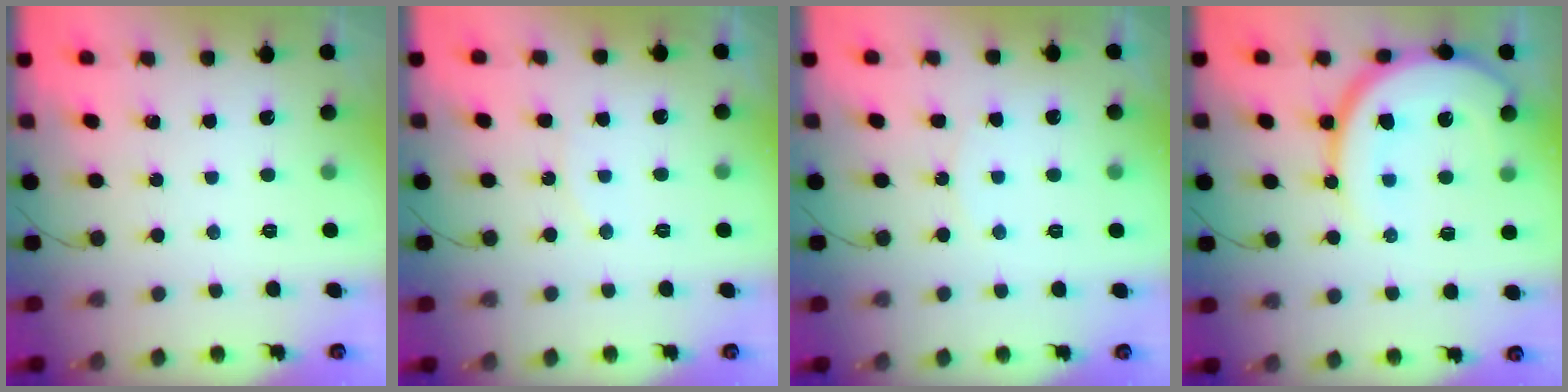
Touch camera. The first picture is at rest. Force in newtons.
{"total": 5.1, "press": 4.7, "slide": 2.2}
{"total": 5.7, "press": 5.7, "slide": 0.7}
{"total": 15.4, "press": 15.3, "slide": 1.7}